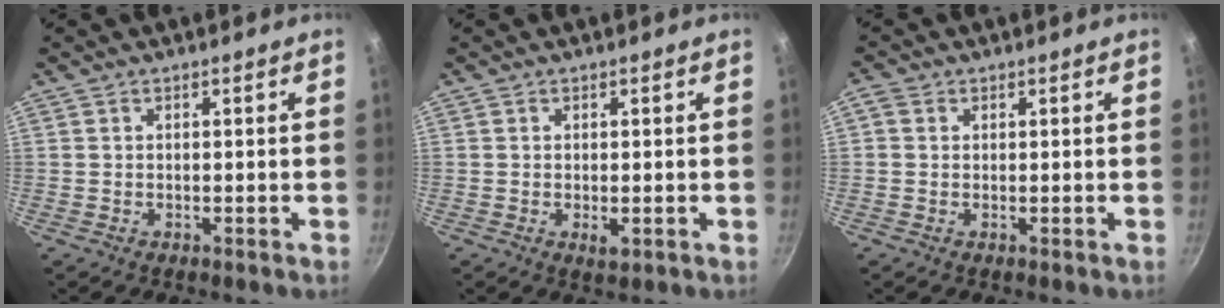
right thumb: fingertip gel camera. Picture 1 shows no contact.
{"total": 2.0, "force": [-0.5, 0.9, 1.8], "torque": [-0.032, -0.005, -0.008]}
{"total": 1.4, "force": [0.1, 1.3, 0.6], "torque": [-0.013, 0.005, -0.002]}